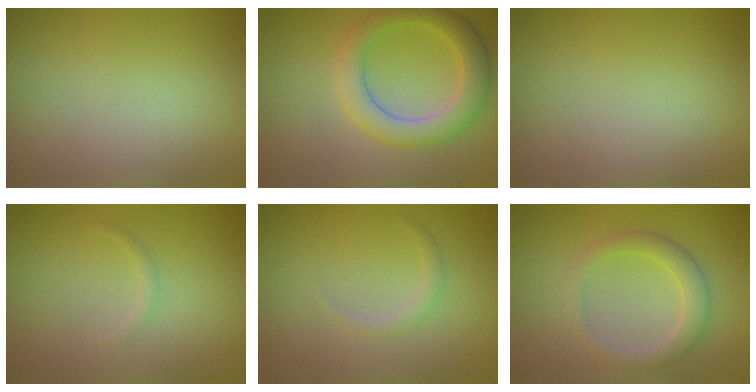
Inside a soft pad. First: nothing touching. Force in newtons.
{"total": 4.6, "press": 4.5, "slide": 0.5}
{"total": 0.0}
{"total": 0.5, "press": 0.5, "slide": 0.0}
{"total": 0.9, "press": 0.9, "slide": 0.1}
{"total": 2.7, "press": 2.7, "slide": 0.1}